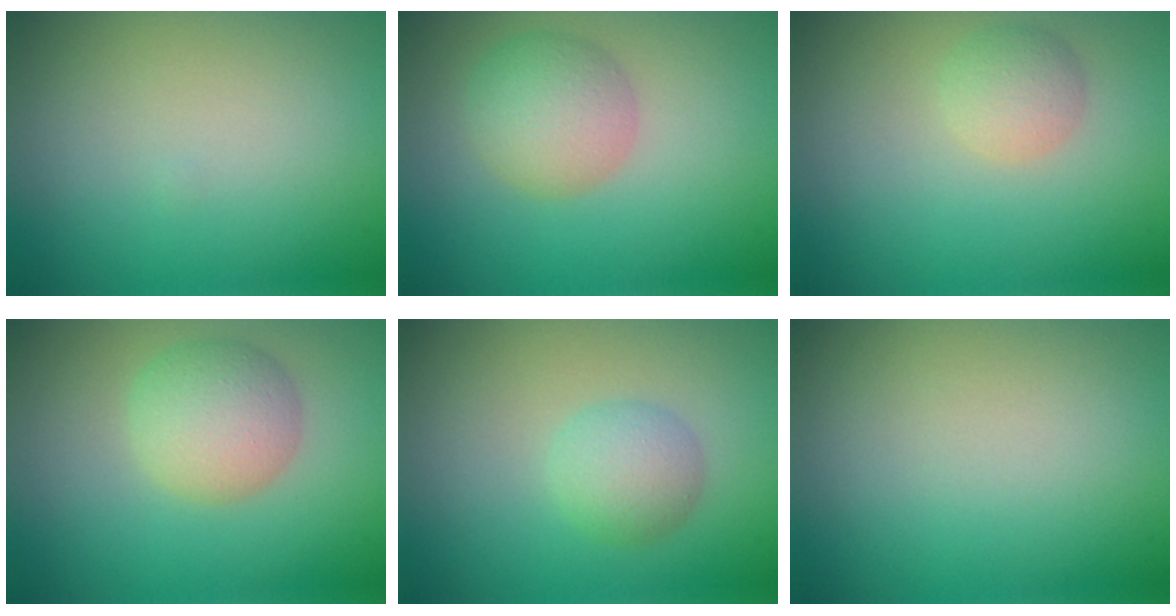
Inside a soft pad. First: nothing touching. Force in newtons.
{"total": 3.9, "press": 3.9, "slide": 0.1}
{"total": 2.1, "press": 2.1, "slide": 0.1}
{"total": 4.1, "press": 4.1, "slide": 0.2}
{"total": 2.7, "press": 2.7, "slide": 0.1}
{"total": 0.0}